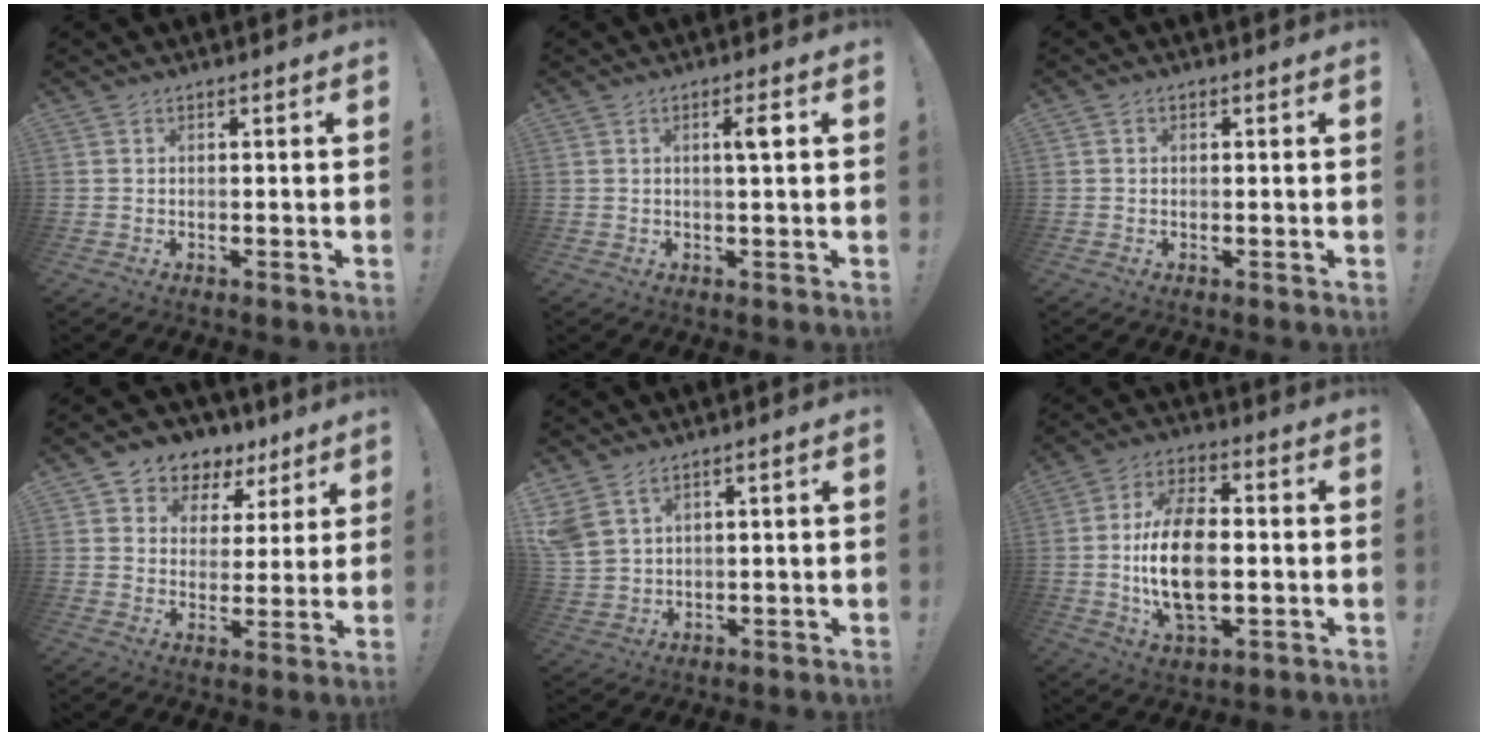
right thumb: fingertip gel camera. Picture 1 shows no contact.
{"total": 3.5, "force": [0.9, 0.3, 3.4], "torque": [-0.045, -0.005, 0.005]}
{"total": 0.8, "force": [0.2, 0.7, 0.3], "torque": [0.003, -0.001, 0.001]}
{"total": 7.0, "force": [3.8, 5.7, 1.1], "torque": [-0.010, -0.033, 0.076]}
{"total": 5.8, "force": [3.7, 3.4, 2.7], "torque": [-0.065, -0.010, 0.076]}
{"total": 16.3, "force": [-1.0, 9.6, 13.1], "torque": [-0.244, 0.000, -0.023]}